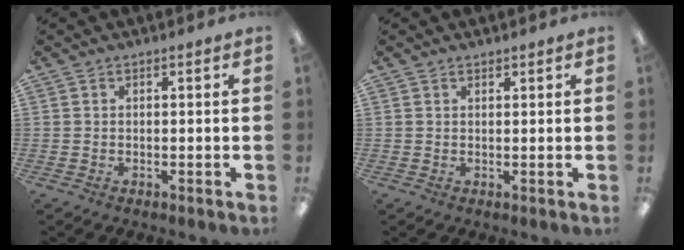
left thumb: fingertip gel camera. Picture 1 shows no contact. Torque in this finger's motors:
{"motor_torque": [-0.10, 0.22, 0.02, 0.08, 0.01]}